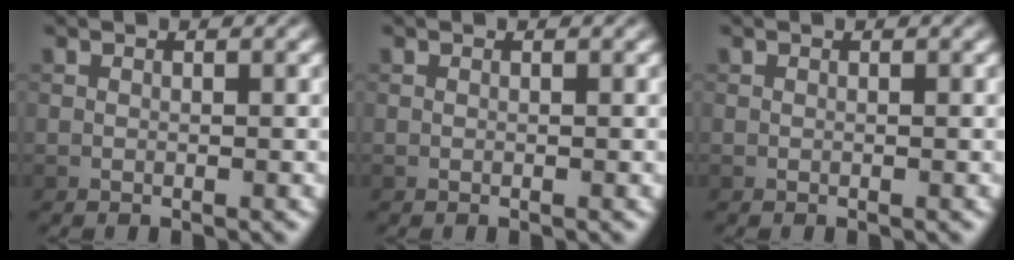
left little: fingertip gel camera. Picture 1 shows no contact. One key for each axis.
{"total": 0.0}
{"total": 0.0}